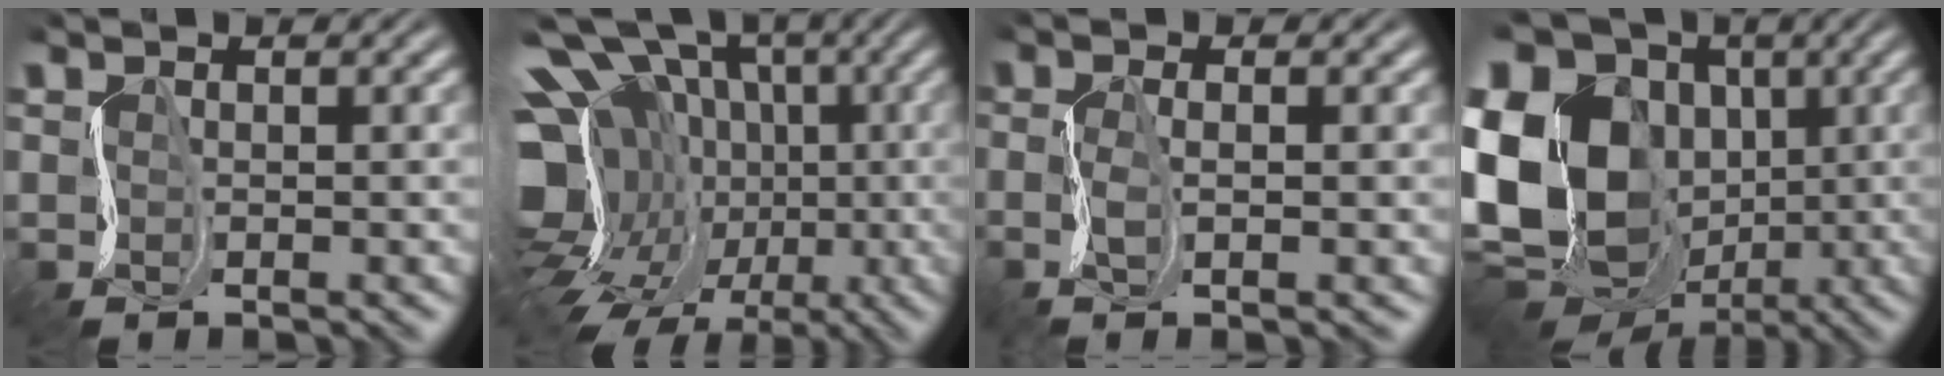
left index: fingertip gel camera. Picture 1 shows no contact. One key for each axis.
{"total": 18.8, "fx": -5.0, "fy": 14.1, "fz": 11.5, "tx": -0.191, "ty": -0.012, "tz": -0.094}
{"total": 2.0, "fx": -1.3, "fy": -0.2, "fz": 1.5, "tx": -0.021, "ty": -0.013, "tz": -0.034}
{"total": 19.5, "fx": -2.3, "fy": 16.1, "fz": 10.8, "tx": -0.231, "ty": -0.015, "tz": -0.071}